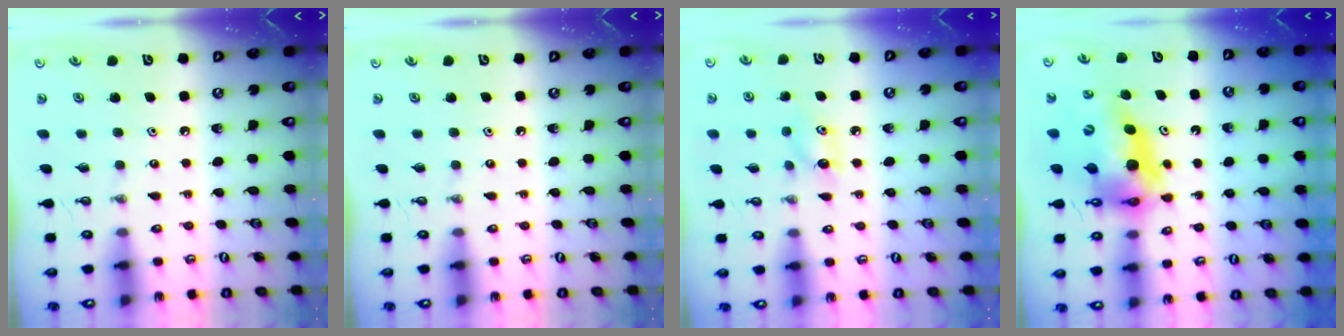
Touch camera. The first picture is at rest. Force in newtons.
{"total": 0.0}
{"total": 5.7, "press": 5.6, "slide": 0.5}
{"total": 13.8, "press": 13.8, "slide": 1.2}